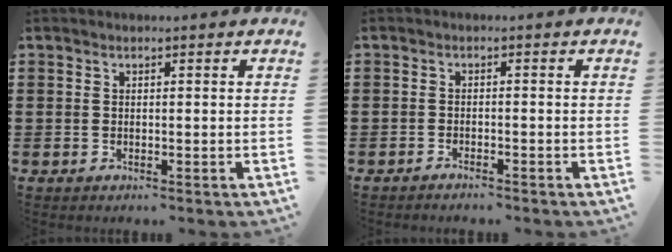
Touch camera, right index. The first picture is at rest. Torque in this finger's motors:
{"motor_torque": [-1.12, 1.02, 0.05, -0.02]}